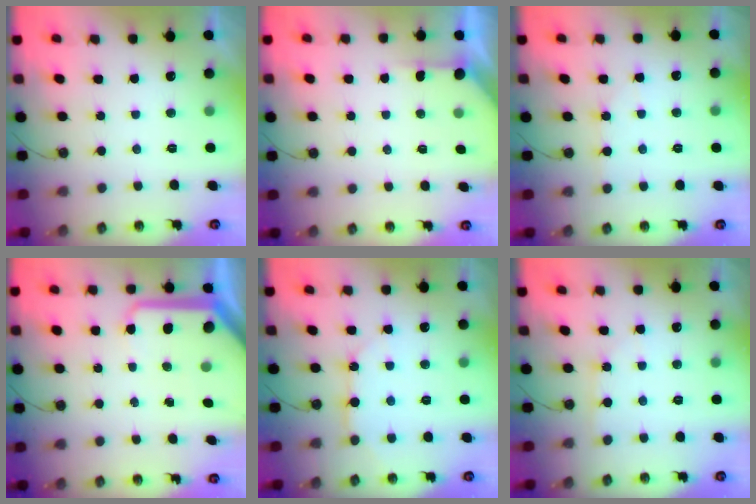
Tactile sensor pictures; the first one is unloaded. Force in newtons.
{"total": 1.5, "press": 1.5, "slide": 0.2}
{"total": 2.6, "press": 2.6, "slide": 0.4}
{"total": 11.3, "press": 11.2, "slide": 1.1}
{"total": 8.4, "press": 8.3, "slide": 0.8}
{"total": 2.8, "press": 2.7, "slide": 0.4}